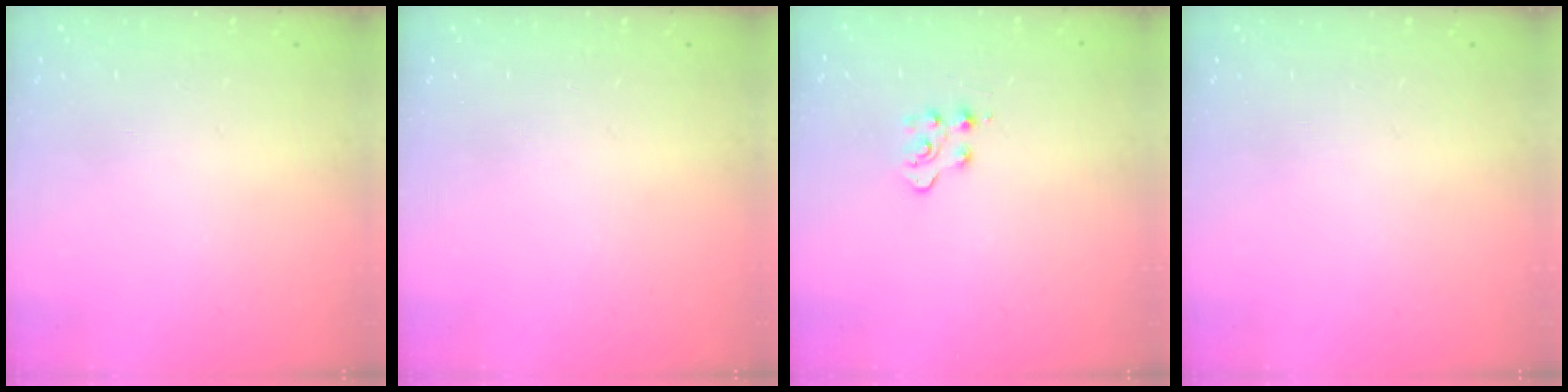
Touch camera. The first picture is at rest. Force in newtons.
{"total": 0.0}
{"total": 4.0, "press": 4.0, "slide": 0.4}
{"total": 0.0}